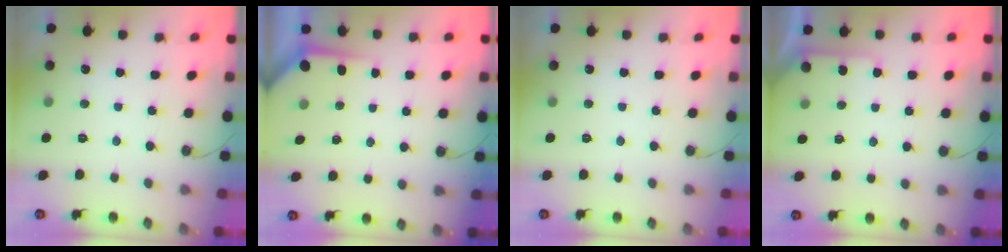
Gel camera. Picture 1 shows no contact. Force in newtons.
{"total": 3.8, "press": 3.8, "slide": 0.4}
{"total": 0.0}
{"total": 4.9, "press": 4.9, "slide": 0.4}